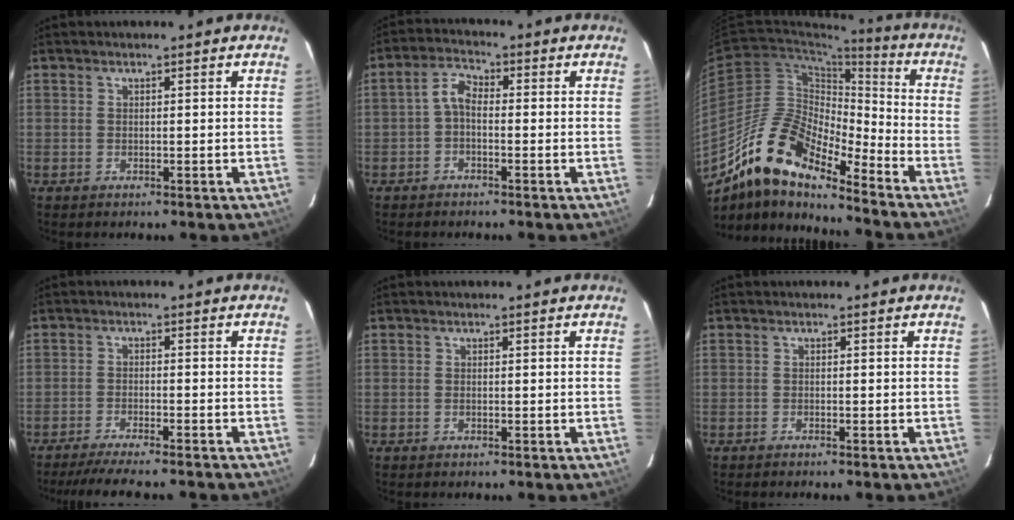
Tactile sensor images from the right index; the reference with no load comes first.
{"total": 3.0, "force": [-1.2, 1.6, 2.2], "torque": [-0.047, 0.013, -0.026]}
{"total": 16.7, "force": [-13.2, 4.5, 9.1], "torque": [-0.154, -0.005, -0.260]}
{"total": 10.2, "force": [-9.1, 0.7, 4.6], "torque": [-0.097, -0.018, -0.142]}
{"total": 0.0}
{"total": 0.6, "force": [-0.6, 0.0, 0.1], "torque": [0.000, -0.002, -0.012]}